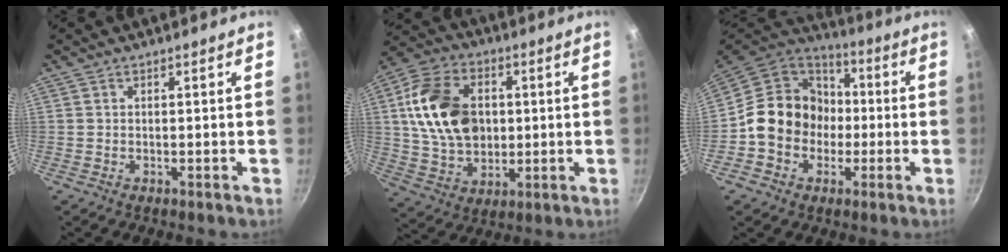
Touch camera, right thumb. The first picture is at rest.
{"total": 18.6, "force": [2.6, 13.3, 12.7], "torque": [-0.209, 0.002, 0.045]}
{"total": 15.6, "force": [-1.8, 13.8, 7.1], "torque": [-0.080, 0.040, -0.044]}